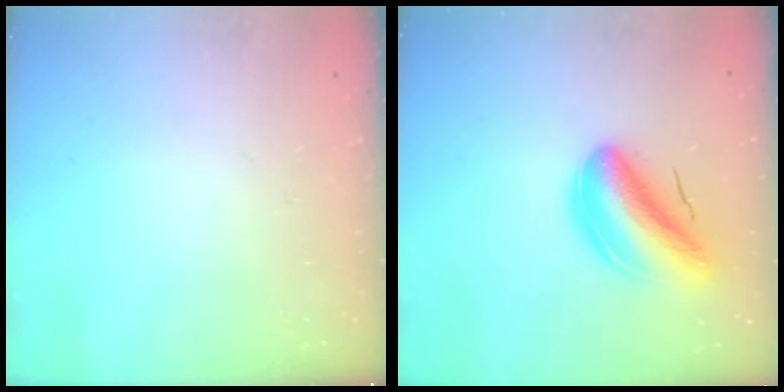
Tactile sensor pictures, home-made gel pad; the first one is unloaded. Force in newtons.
{"total": 11.8, "press": 11.2, "slide": 3.6}